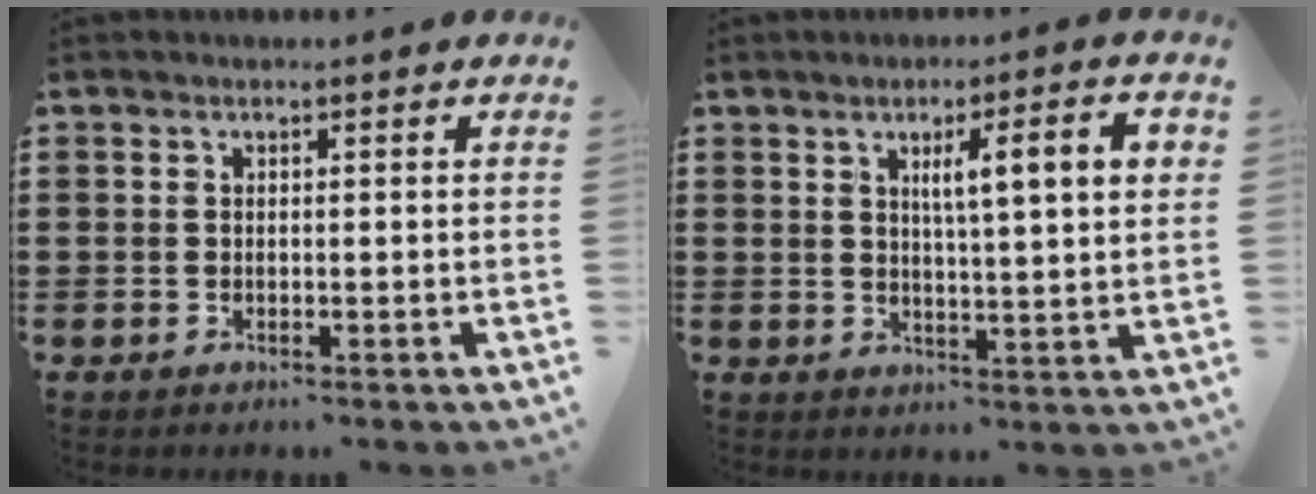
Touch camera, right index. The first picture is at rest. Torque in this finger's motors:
{"motor_torque": [0.73, 0.01, 0.70, 0.14]}